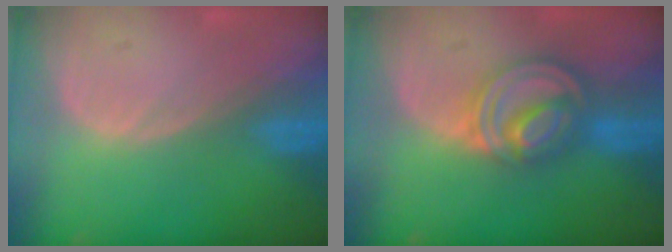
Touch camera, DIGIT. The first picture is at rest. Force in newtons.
{"total": 8.0, "press": 6.9, "slide": 3.9}